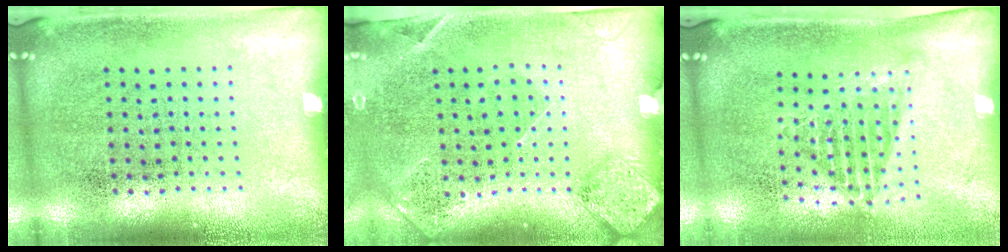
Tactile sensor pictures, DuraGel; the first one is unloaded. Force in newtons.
{"total": 1.5, "press": 1.4, "slide": 0.6}
{"total": 1.4, "press": 1.1, "slide": 0.9}